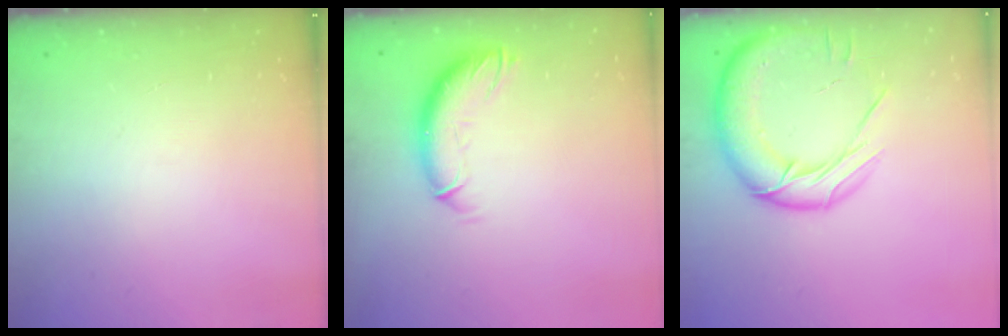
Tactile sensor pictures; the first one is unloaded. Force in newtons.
{"total": 10.7, "press": 10.6, "slide": 1.0}
{"total": 18.6, "press": 18.2, "slide": 3.5}